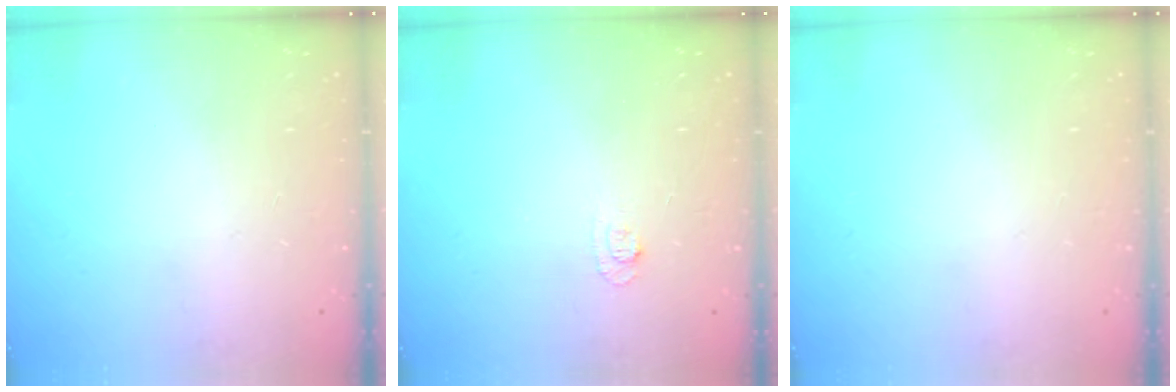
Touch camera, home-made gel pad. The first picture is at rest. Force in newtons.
{"total": 4.1, "press": 4.1, "slide": 0.5}
{"total": 0.0}